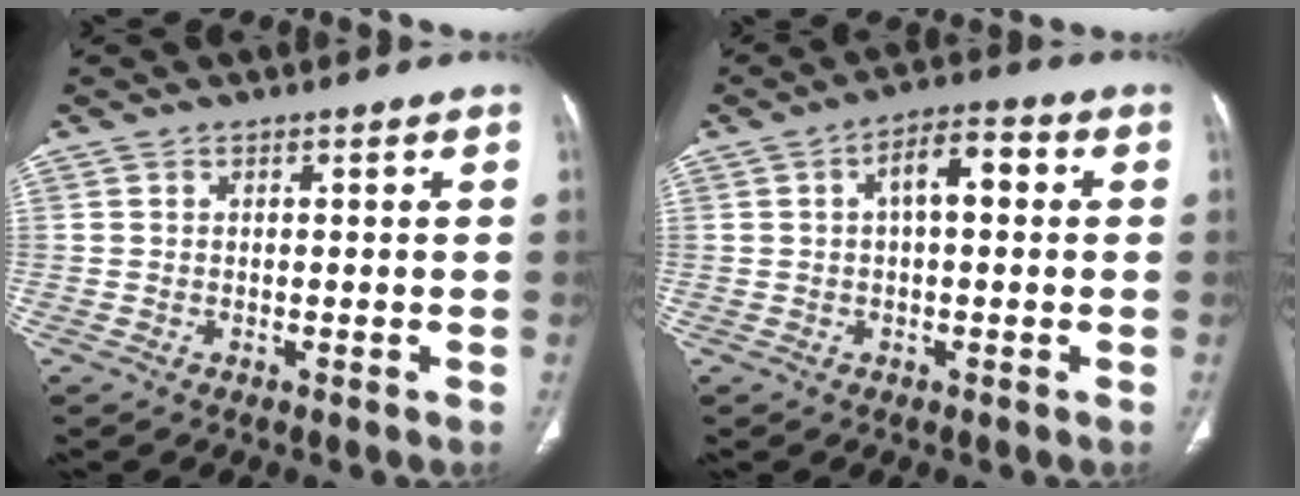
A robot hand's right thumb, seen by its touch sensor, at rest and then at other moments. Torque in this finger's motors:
{"motor_torque": [1.11, 2.85, 0.93, 0.11, 0.08]}